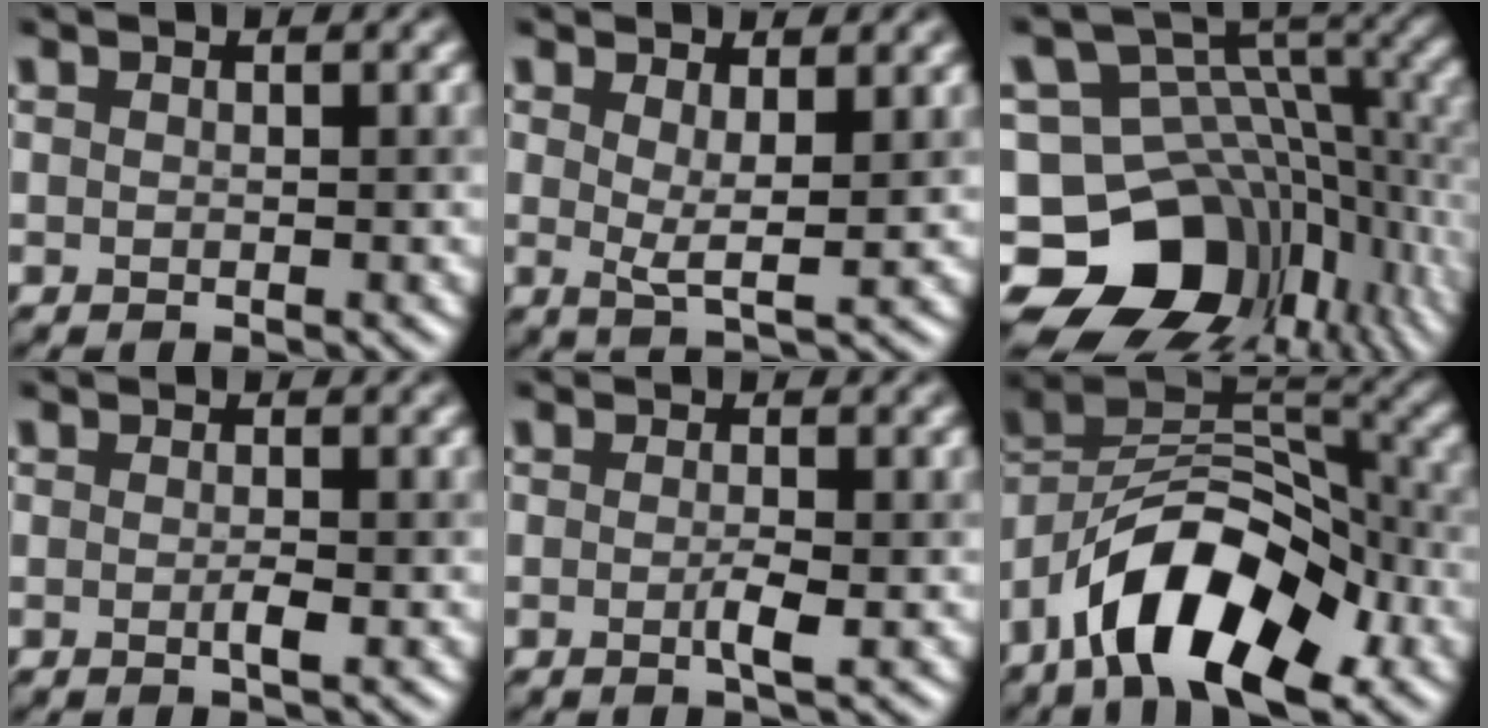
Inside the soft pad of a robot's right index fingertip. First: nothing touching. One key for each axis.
{"total": 2.4, "fx": 0.9, "fy": 0.6, "fz": 2.1, "tx": -0.036, "ty": -0.005, "tz": 0.018}
{"total": 15.3, "fx": -6.3, "fy": 11.1, "fz": 8.5, "tx": -0.162, "ty": -0.004, "tz": -0.096}
{"total": 1.0, "fx": -0.3, "fy": 0.2, "fz": 1.0, "tx": -0.015, "ty": 0.004, "tz": -0.006}
{"total": 1.5, "fx": -0.4, "fy": 0.3, "fz": 1.4, "tx": -0.025, "ty": 0.003, "tz": -0.008}
{"total": 11.4, "fx": -6.2, "fy": 5.0, "fz": 8.2, "tx": -0.124, "ty": 0.025, "tz": -0.120}